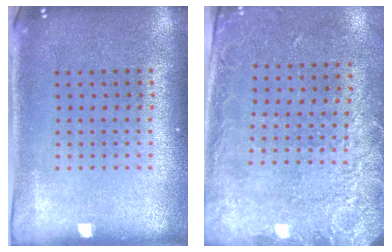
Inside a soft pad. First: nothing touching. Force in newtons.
{"total": 2.7, "press": 2.0, "slide": 1.8}